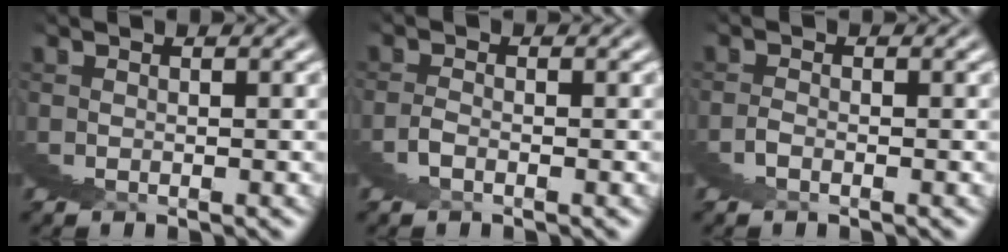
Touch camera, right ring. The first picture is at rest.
{"total": 2.1, "force": [-1.6, 0.2, -1.3], "torque": [0.020, 0.015, -0.038]}
{"total": 2.1, "force": [-1.5, -0.2, -1.4], "torque": [0.023, 0.013, -0.036]}